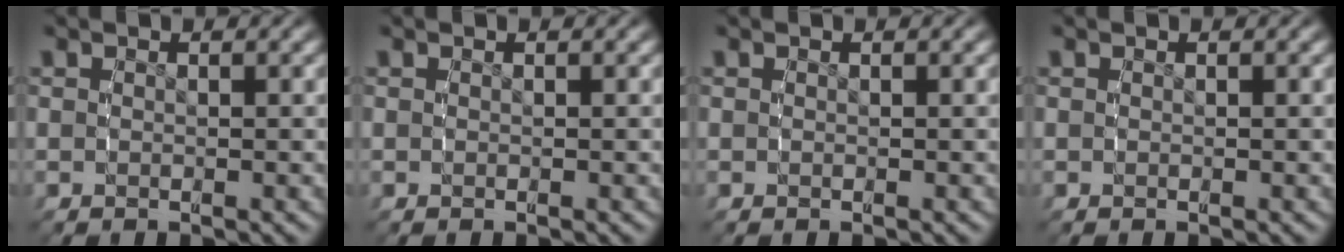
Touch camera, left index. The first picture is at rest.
{"total": 0.0}
{"total": 0.0}
{"total": 0.0}